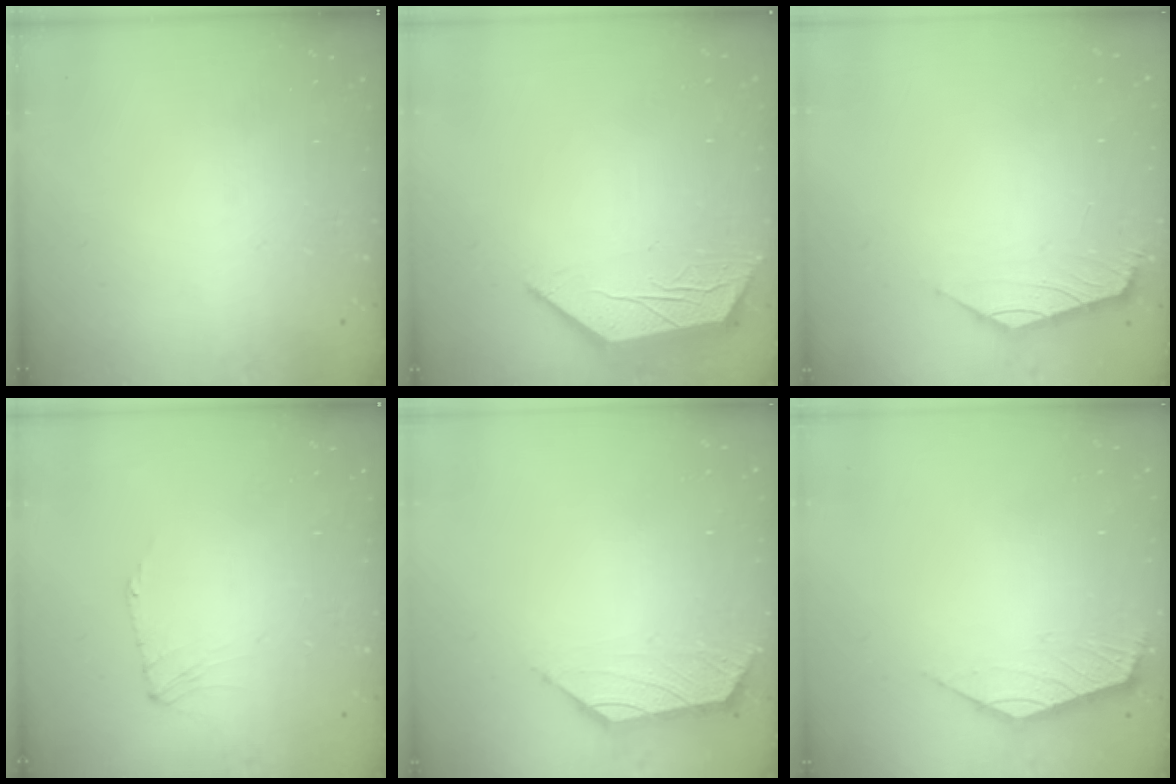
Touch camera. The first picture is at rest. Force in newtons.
{"total": 4.2, "press": 4.1, "slide": 0.3}
{"total": 0.7, "press": 0.6, "slide": 0.2}
{"total": 2.5, "press": 2.4, "slide": 0.6}
{"total": 1.6, "press": 1.5, "slide": 0.6}
{"total": 2.6, "press": 2.6, "slide": 0.7}